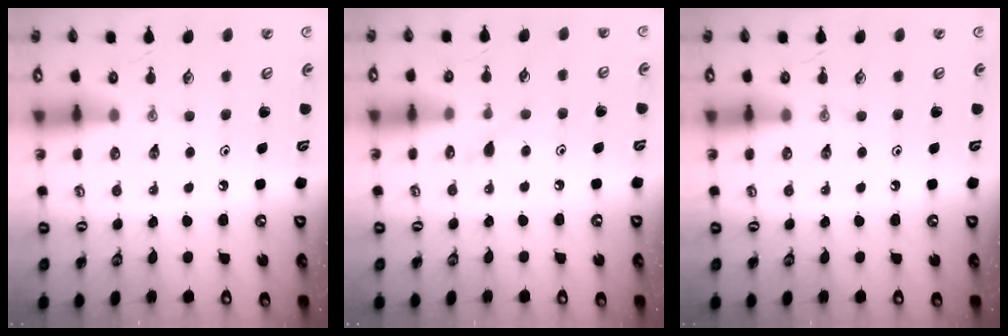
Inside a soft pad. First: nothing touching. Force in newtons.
{"total": 5.2, "press": 5.1, "slide": 0.6}
{"total": 0.0}